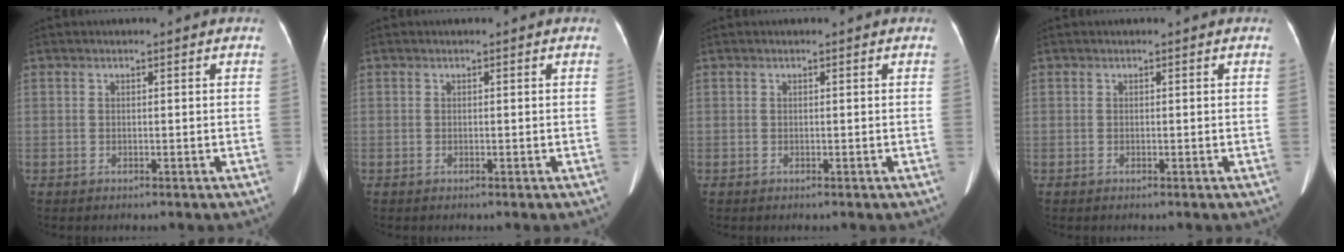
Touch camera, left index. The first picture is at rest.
{"total": 0.0}
{"total": 0.0}
{"total": 0.0}